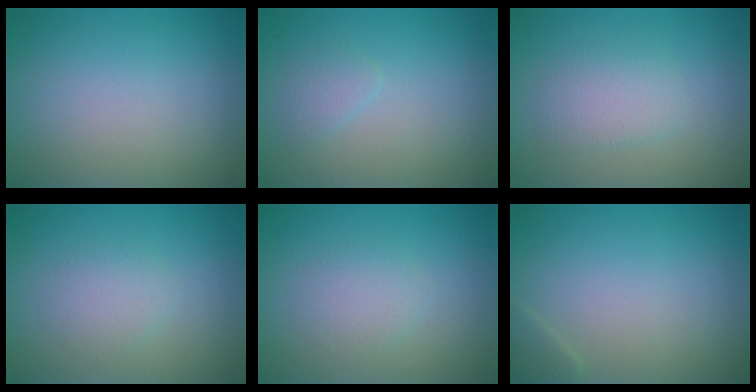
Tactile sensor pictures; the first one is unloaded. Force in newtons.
{"total": 1.1, "press": 1.1, "slide": 0.1}
{"total": 2.3, "press": 2.3, "slide": 0.1}
{"total": 1.7, "press": 1.7, "slide": 0.0}
{"total": 1.7, "press": 1.7, "slide": 0.0}
{"total": 0.8, "press": 0.8, "slide": 0.1}